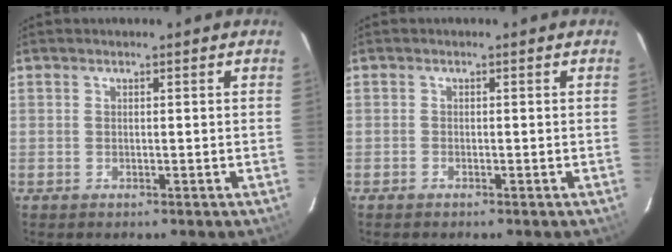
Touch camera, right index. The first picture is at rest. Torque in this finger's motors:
{"motor_torque": [0.13, 0.06, 0.03, 0.01]}